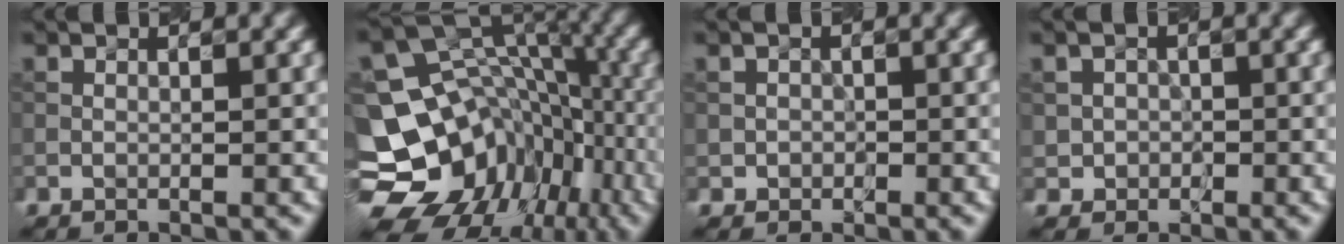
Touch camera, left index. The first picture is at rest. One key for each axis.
{"total": 16.0, "fx": -8.1, "fy": 12.3, "fz": 6.2, "tx": -0.126, "ty": 0.001, "tz": -0.110}
{"total": 0.8, "fx": -0.2, "fy": 0.7, "fz": -0.4, "tx": 0.007, "ty": -0.002, "tz": -0.002}
{"total": 1.3, "fx": -0.3, "fy": 1.2, "fz": -0.3, "tx": 0.010, "ty": -0.004, "tz": 0.001}